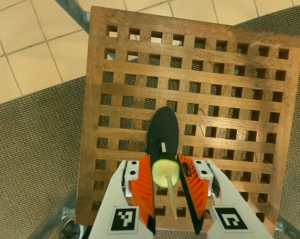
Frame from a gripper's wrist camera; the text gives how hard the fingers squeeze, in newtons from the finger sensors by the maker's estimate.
{"total": 6.8, "left": 6.6, "right": 7.0}